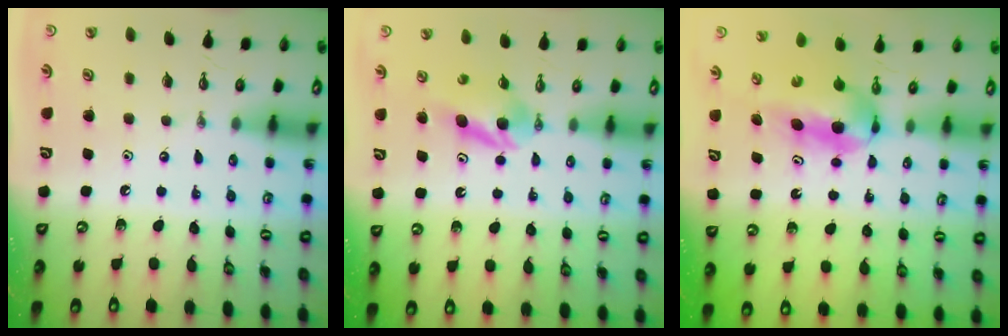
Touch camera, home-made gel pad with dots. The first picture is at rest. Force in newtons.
{"total": 5.2, "press": 5.0, "slide": 1.2}
{"total": 5.9, "press": 4.5, "slide": 3.8}